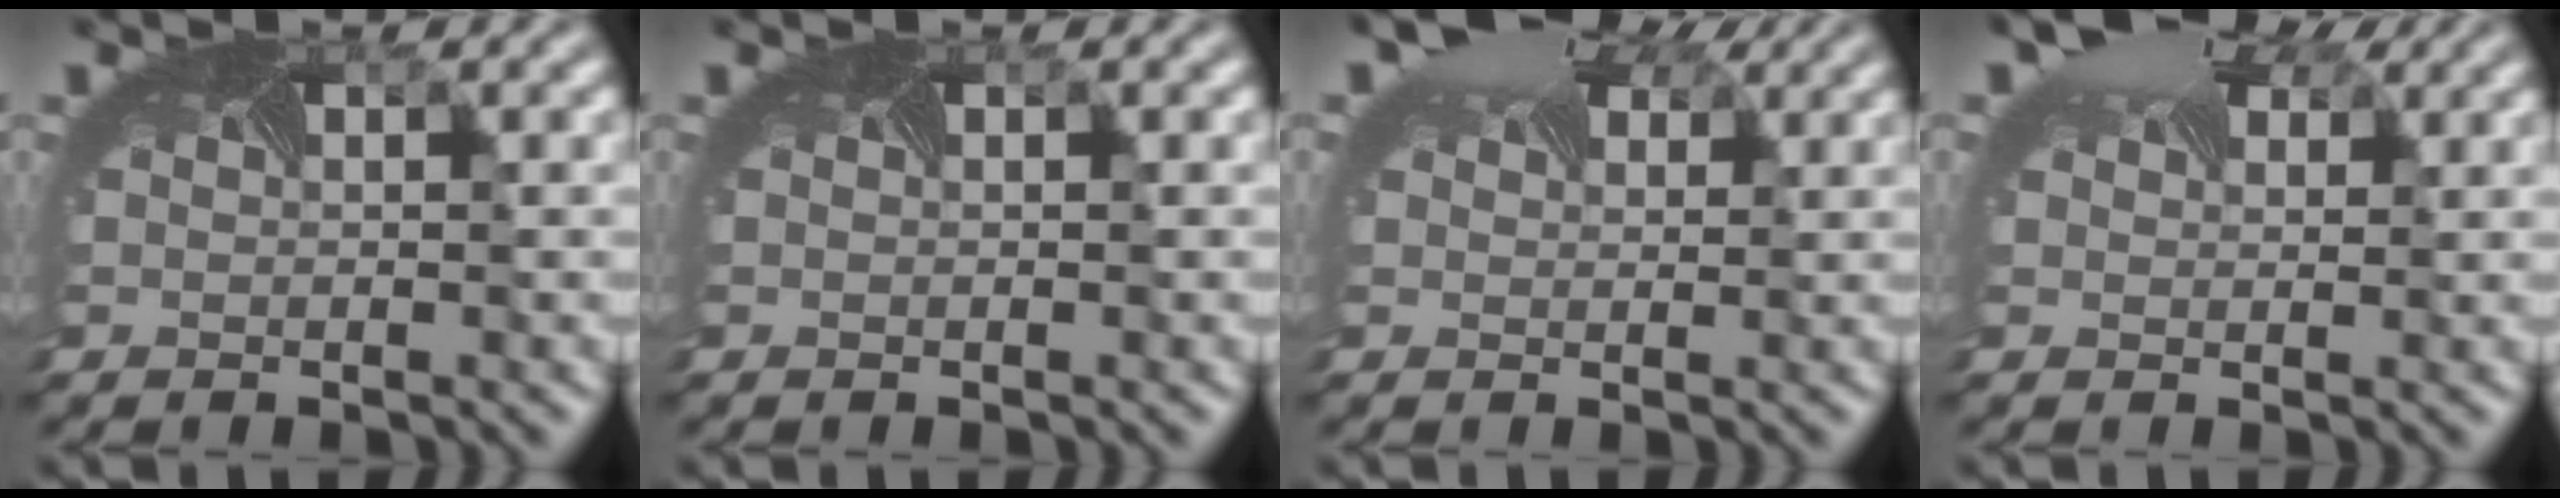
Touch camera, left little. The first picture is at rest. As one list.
[{"total": 0.0}, {"total": 6.1, "force": [4.4, 2.8, 3.2], "torque": [-0.068, 0.021, 0.060]}, {"total": 5.3, "force": [3.9, 2.5, 2.6], "torque": [-0.057, 0.019, 0.053]}]